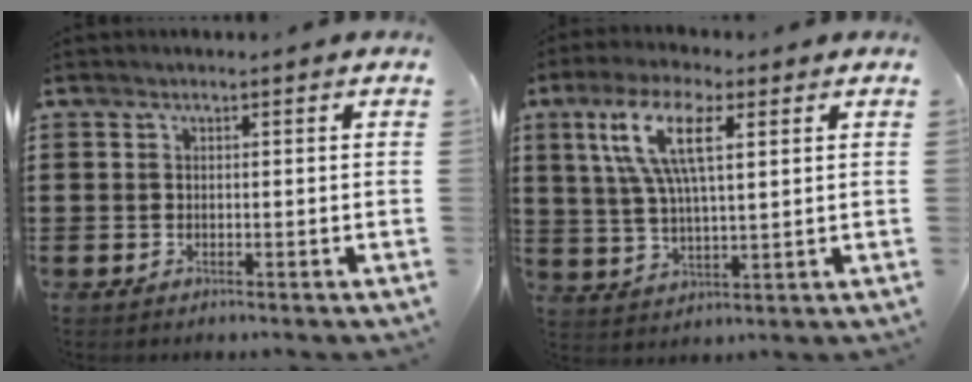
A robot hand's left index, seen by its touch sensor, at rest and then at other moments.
{"total": 10.3, "force": [4.3, 3.5, 8.7], "torque": [-0.186, 0.012, 0.073]}